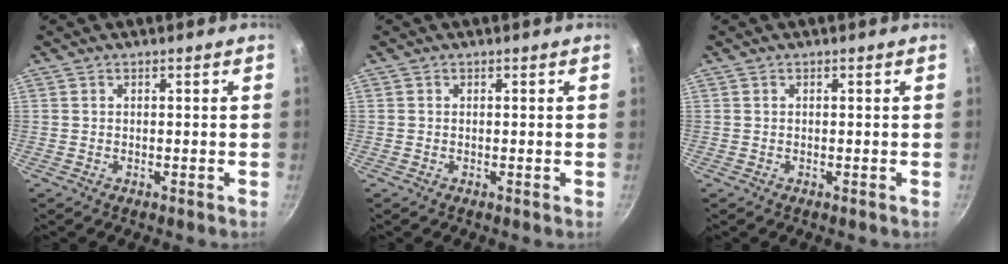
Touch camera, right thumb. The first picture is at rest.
{"total": 0.0}
{"total": 0.0}